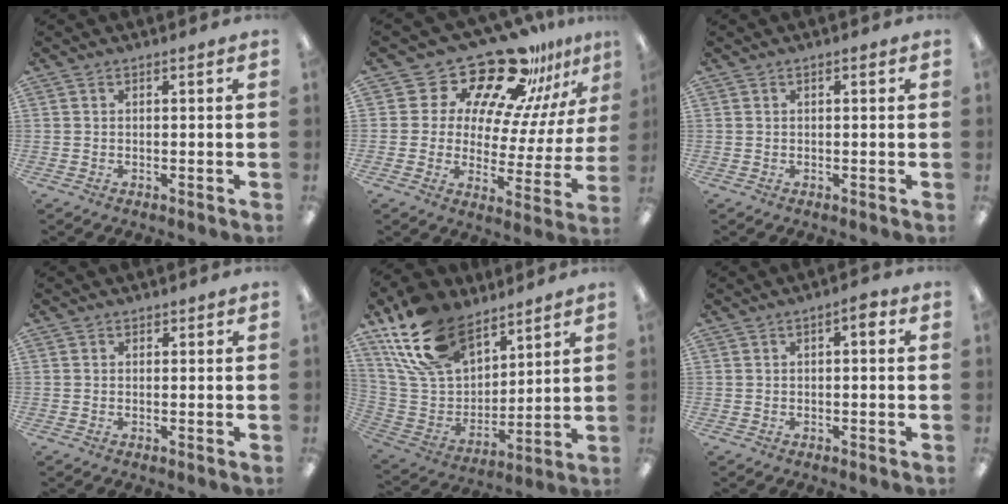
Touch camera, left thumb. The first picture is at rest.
{"total": 21.7, "force": [17.2, 9.6, 9.0], "torque": [-0.150, -0.128, 0.298]}
{"total": 0.8, "force": [0.2, 0.2, 0.7], "torque": [-0.014, 0.001, 0.003]}
{"total": 0.7, "force": [0.5, 0.5, 0.0], "torque": [0.001, 0.003, 0.008]}
{"total": 20.2, "force": [13.5, 11.3, 9.8], "torque": [-0.205, -0.055, 0.255]}
{"total": 2.7, "force": [0.6, 0.9, 2.4], "torque": [-0.033, 0.000, 0.005]}